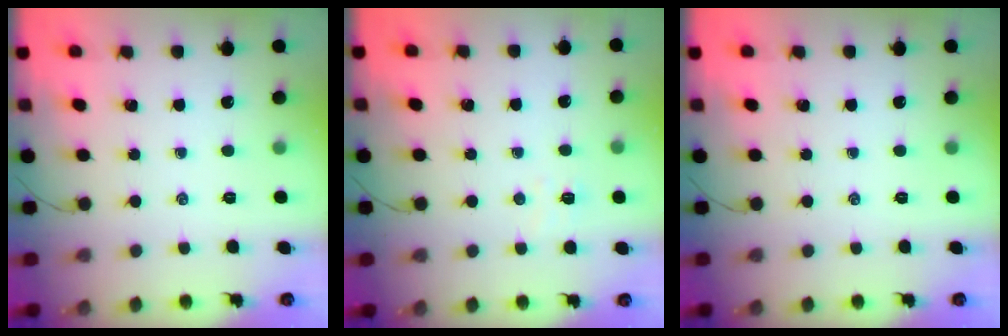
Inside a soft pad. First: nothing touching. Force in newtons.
{"total": 3.3, "press": 3.1, "slide": 0.9}
{"total": 0.0}